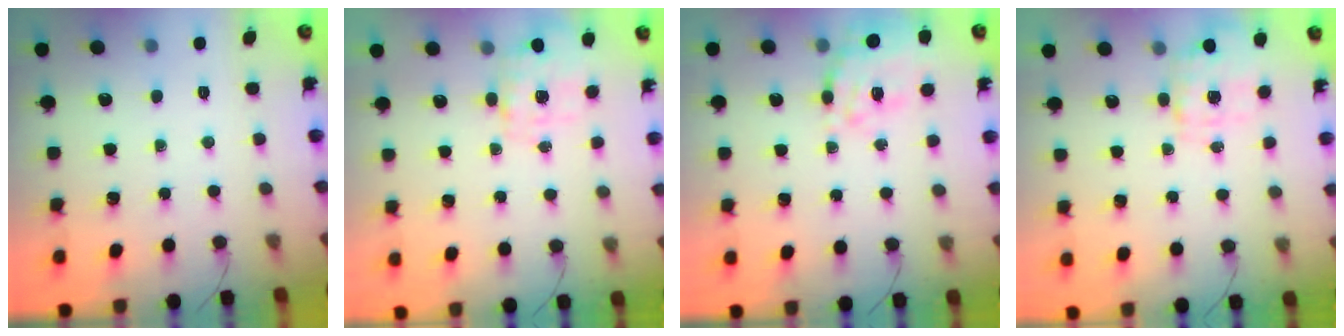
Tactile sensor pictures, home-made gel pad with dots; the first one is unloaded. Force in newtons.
{"total": 3.9, "press": 3.8, "slide": 0.9}
{"total": 11.3, "press": 10.7, "slide": 3.9}
{"total": 3.9, "press": 3.9, "slide": 0.8}